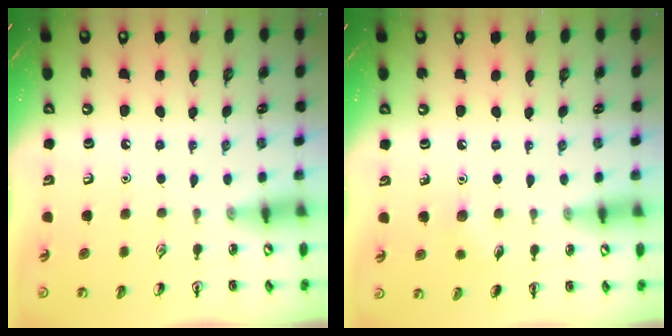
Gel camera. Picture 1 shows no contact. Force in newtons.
{"total": 4.1, "press": 3.9, "slide": 1.3}